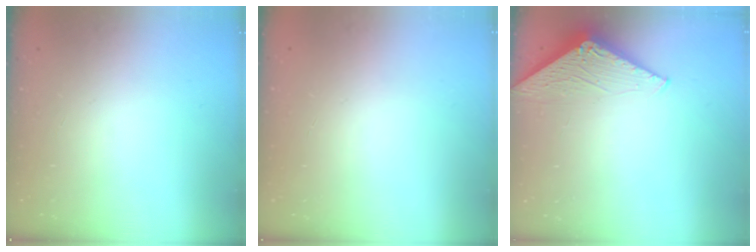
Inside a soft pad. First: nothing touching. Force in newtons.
{"total": 0.0}
{"total": 2.9, "press": 2.9, "slide": 0.3}